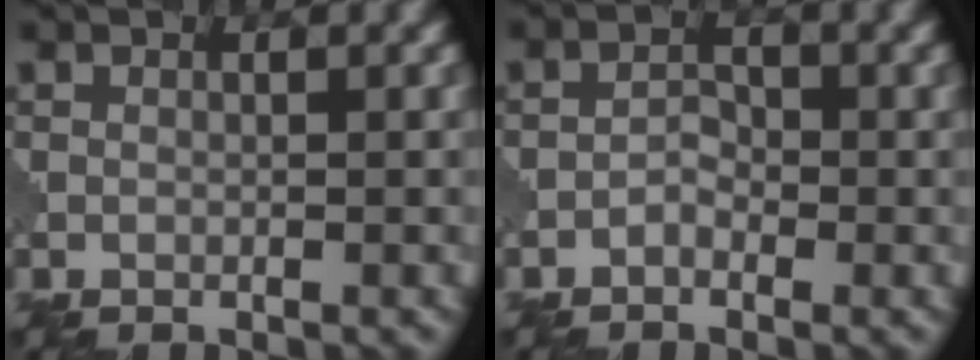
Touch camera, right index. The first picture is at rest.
{"total": 1.4, "force": [-0.8, 0.7, 0.8], "torque": [-0.013, 0.006, -0.018]}